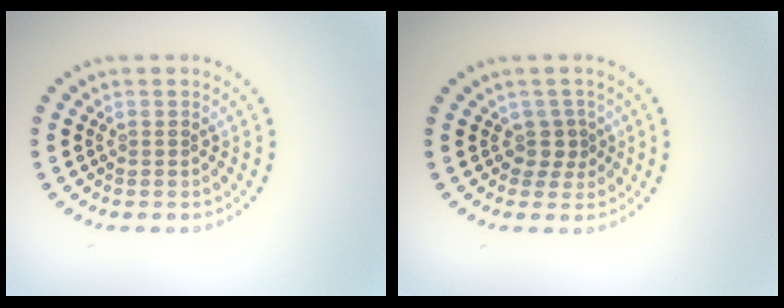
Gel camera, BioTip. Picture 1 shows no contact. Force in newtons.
{"total": 1.6, "press": 1.2, "slide": 1.1}